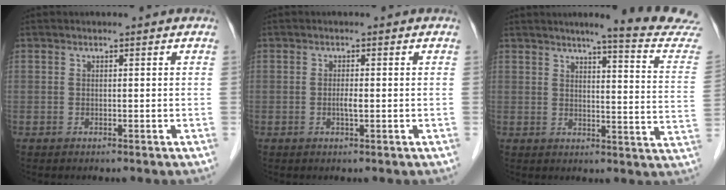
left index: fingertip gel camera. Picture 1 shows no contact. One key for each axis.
{"total": 1.3, "fx": -0.2, "fy": 0.2, "fz": 1.3, "tx": -0.026, "ty": -0.001, "tz": -0.004}
{"total": 14.2, "fx": 13.2, "fy": -1.4, "fz": 4.9, "tx": -0.057, "ty": -0.086, "tz": 0.137}